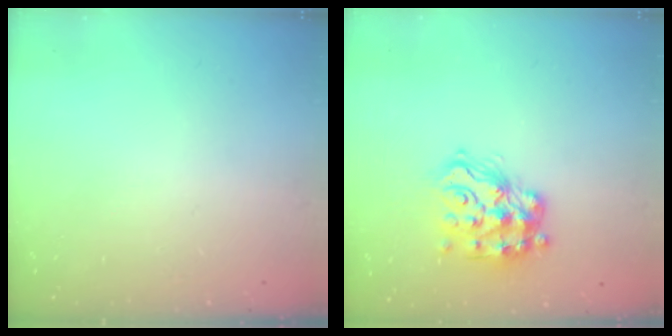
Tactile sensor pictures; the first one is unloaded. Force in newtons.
{"total": 17.1, "press": 17.1, "slide": 1.2}